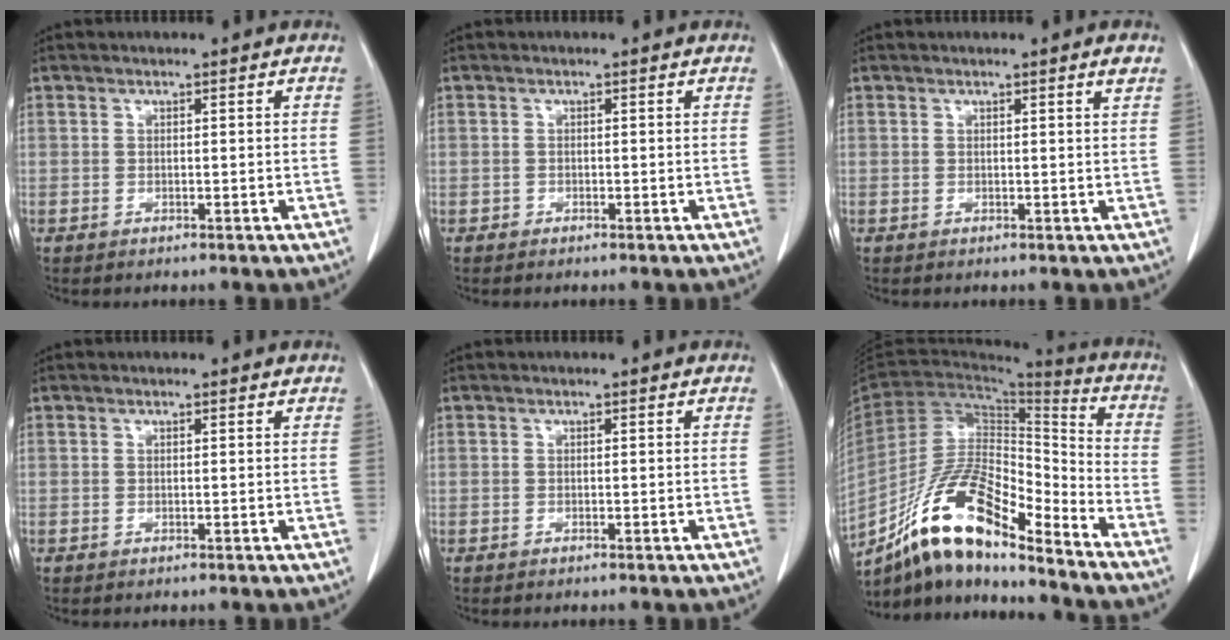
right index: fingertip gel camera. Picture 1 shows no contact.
{"total": 0.6, "force": [-0.3, 0.5, -0.1], "torque": [-0.001, 0.005, -0.008]}
{"total": 1.0, "force": [0.6, -0.2, 0.7], "torque": [-0.013, -0.005, 0.010]}
{"total": 0.6, "force": [0.6, 0.1, 0.1], "torque": [-0.006, -0.002, 0.001]}
{"total": 0.0}
{"total": 16.6, "force": [-12.1, 4.2, 10.6], "torque": [-0.193, 0.022, -0.215]}